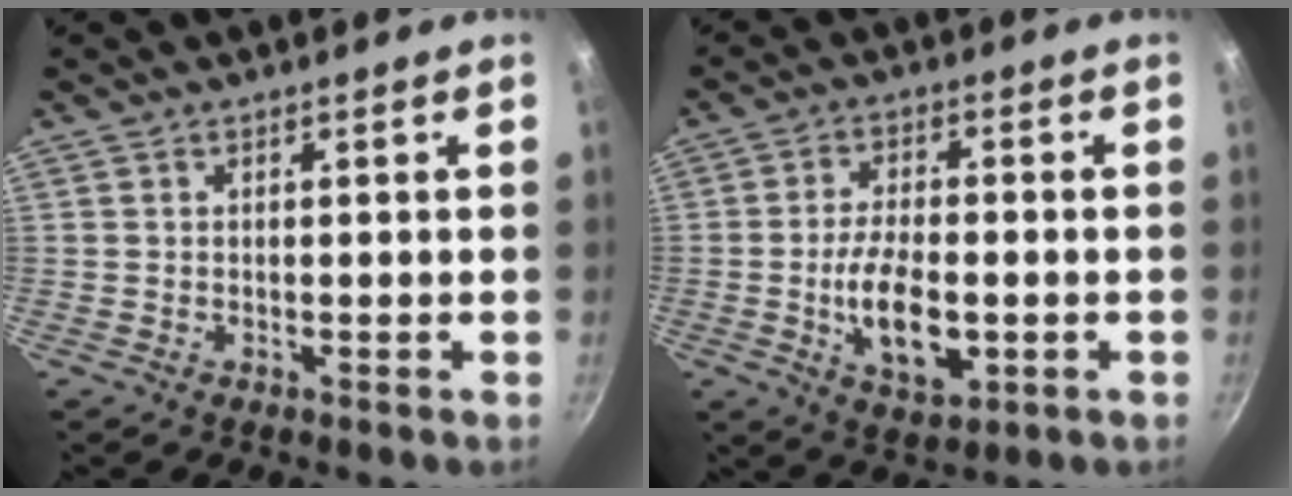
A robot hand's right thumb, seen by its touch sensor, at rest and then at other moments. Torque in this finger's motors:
{"motor_torque": [-0.48, 0.32, 0.59, 0.62, 0.26]}